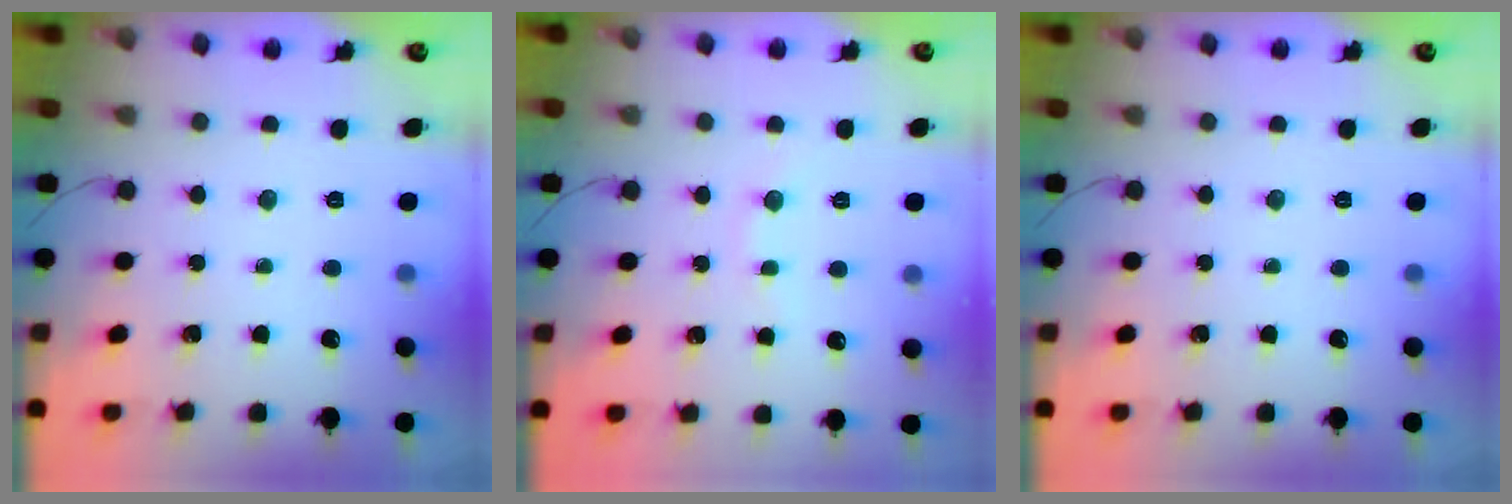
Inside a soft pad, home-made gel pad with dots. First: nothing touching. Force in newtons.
{"total": 3.6, "press": 3.4, "slide": 1.0}
{"total": 0.0}